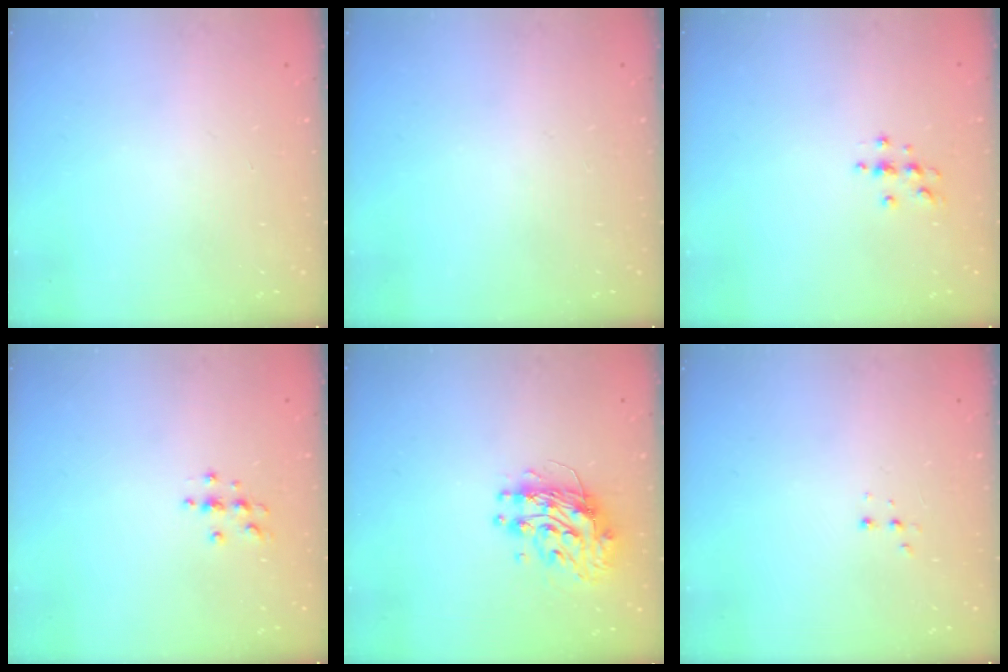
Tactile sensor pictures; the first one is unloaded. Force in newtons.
{"total": 0.0}
{"total": 3.7, "press": 3.7, "slide": 0.5}
{"total": 3.7, "press": 3.7, "slide": 0.4}
{"total": 10.2, "press": 10.2, "slide": 0.8}
{"total": 3.0, "press": 2.9, "slide": 0.7}